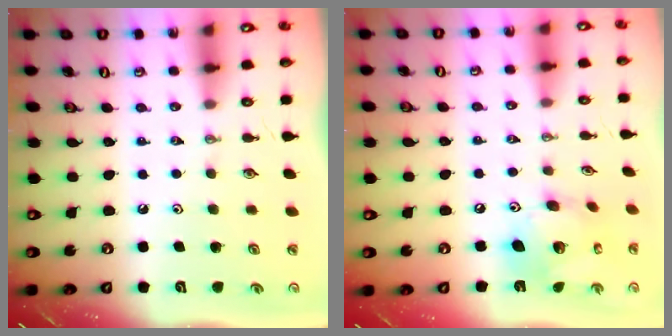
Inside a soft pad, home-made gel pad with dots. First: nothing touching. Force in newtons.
{"total": 15.4, "press": 15.3, "slide": 1.6}